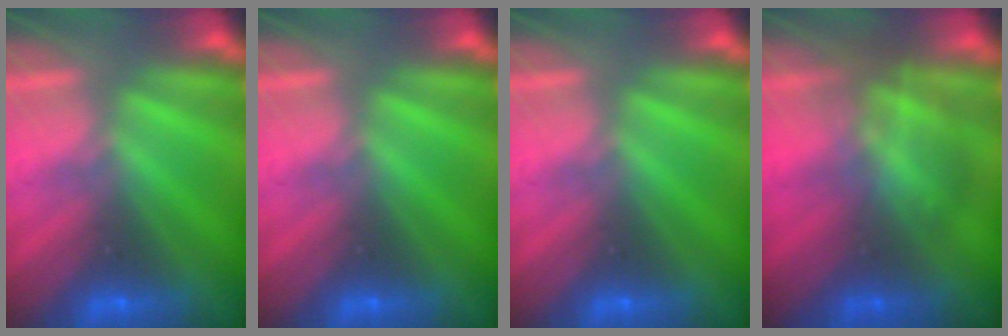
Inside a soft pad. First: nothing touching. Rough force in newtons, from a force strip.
{"total": 0.0}
{"total": 0.0}
{"total": 2.9}